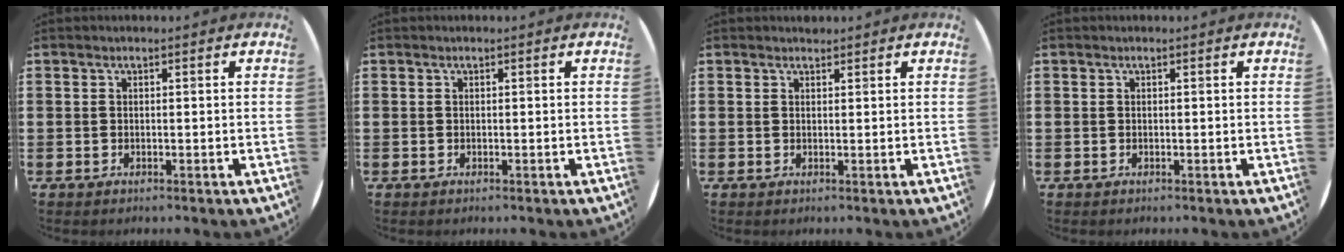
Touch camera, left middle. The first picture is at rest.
{"total": 0.0}
{"total": 0.6, "force": [0.6, 0.1, -0.1], "torque": [0.009, -0.001, 0.010]}
{"total": 0.0}